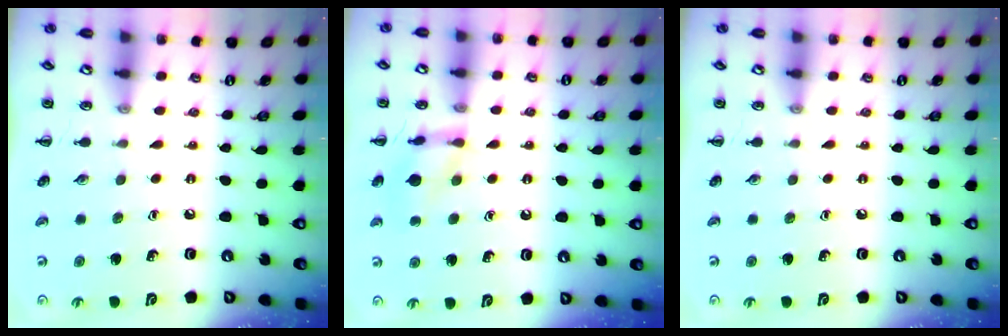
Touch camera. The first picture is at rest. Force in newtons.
{"total": 11.4, "press": 11.4, "slide": 0.9}
{"total": 0.0}